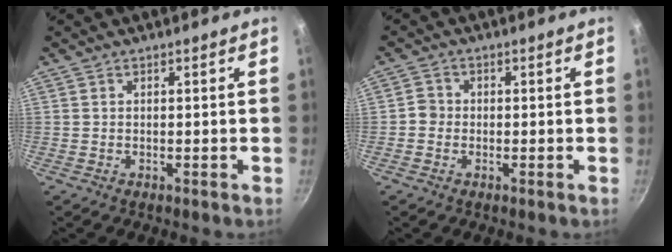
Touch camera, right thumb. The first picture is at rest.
{"total": 2.2, "force": [-0.7, 2.0, 0.6], "torque": [-0.001, 0.011, -0.019]}